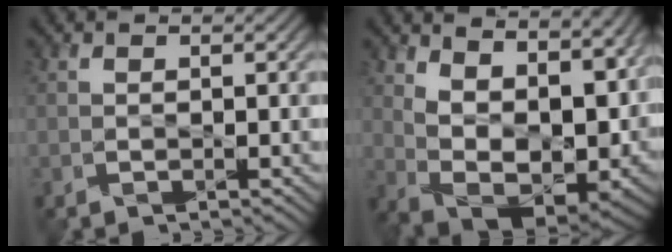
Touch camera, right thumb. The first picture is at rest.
{"total": 15.2, "force": [6.0, 7.8, 11.6], "torque": [-0.199, 0.002, 0.118]}